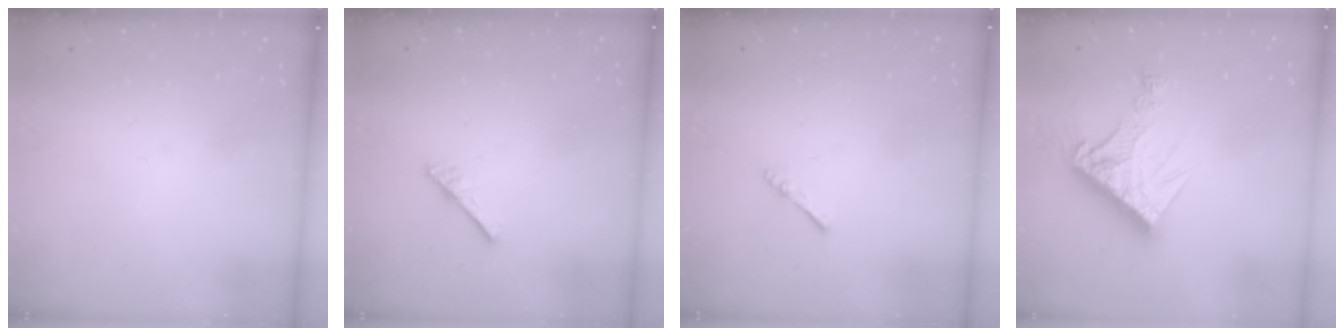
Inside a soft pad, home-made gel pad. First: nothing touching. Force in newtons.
{"total": 3.0, "press": 3.0, "slide": 0.3}
{"total": 2.2, "press": 2.2, "slide": 0.4}
{"total": 13.9, "press": 13.9, "slide": 1.4}